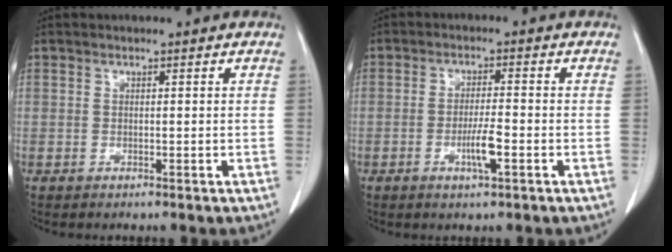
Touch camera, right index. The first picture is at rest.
{"total": 4.3, "force": [-1.6, 0.3, 4.0], "torque": [-0.073, -0.004, -0.030]}